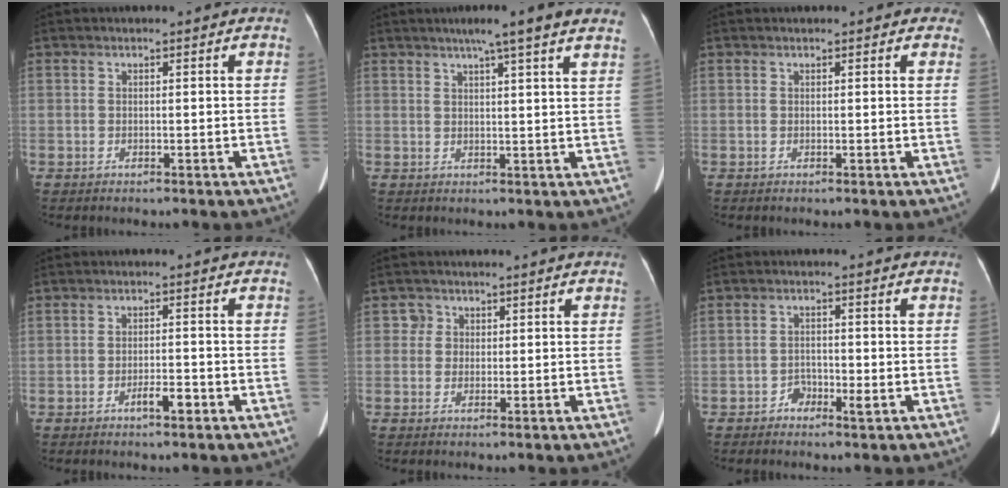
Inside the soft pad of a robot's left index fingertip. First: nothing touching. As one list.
[{"total": 8.6, "force": [6.4, -0.7, 5.7], "torque": [-0.078, 0.017, 0.072]}, {"total": 1.5, "force": [1.1, 0.9, 0.6], "torque": [0.003, 0.008, 0.001]}, {"total": 2.5, "force": [-1.6, 0.5, 1.9], "torque": [-0.031, 0.002, -0.028]}, {"total": 1.7, "force": [0.2, 1.7, -0.3], "torque": [0.014, -0.003, -0.001]}, {"total": 2.0, "force": [-1.1, 1.1, 1.3], "torque": [-0.014, 0.005, -0.021]}]